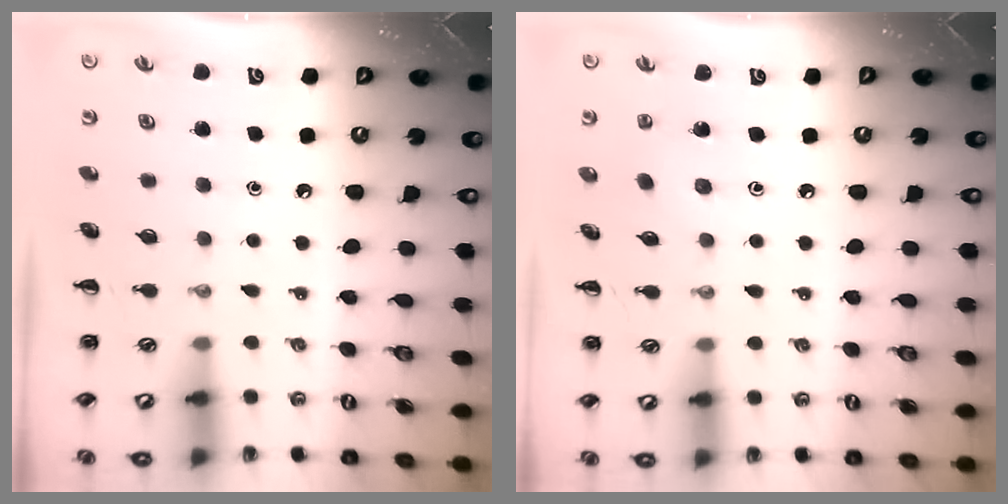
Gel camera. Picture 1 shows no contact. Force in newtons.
{"total": 2.2, "press": 2.0, "slide": 0.7}